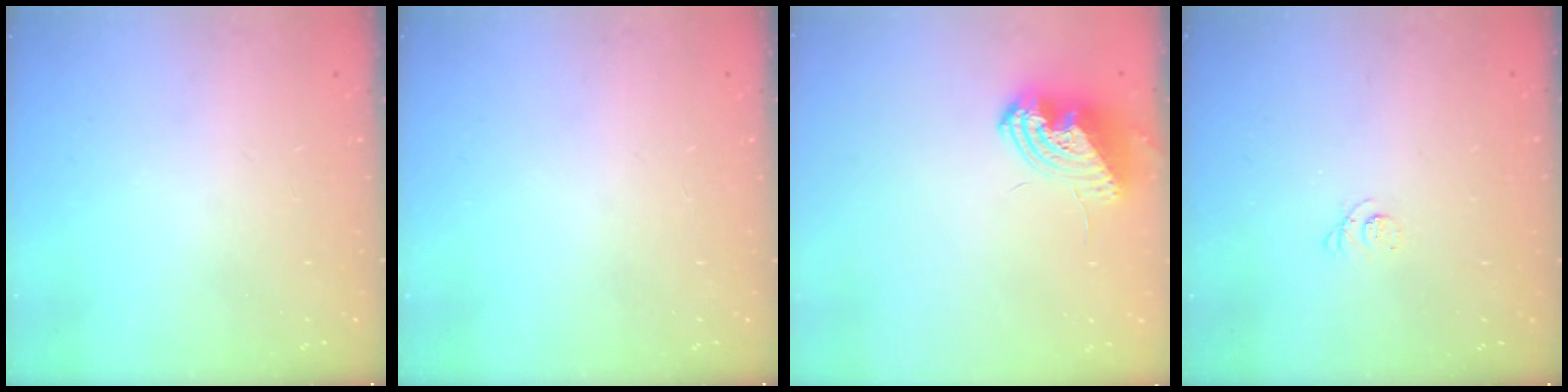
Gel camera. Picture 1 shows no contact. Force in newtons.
{"total": 0.0}
{"total": 9.9, "press": 9.9, "slide": 1.2}
{"total": 2.3, "press": 2.3, "slide": 0.3}